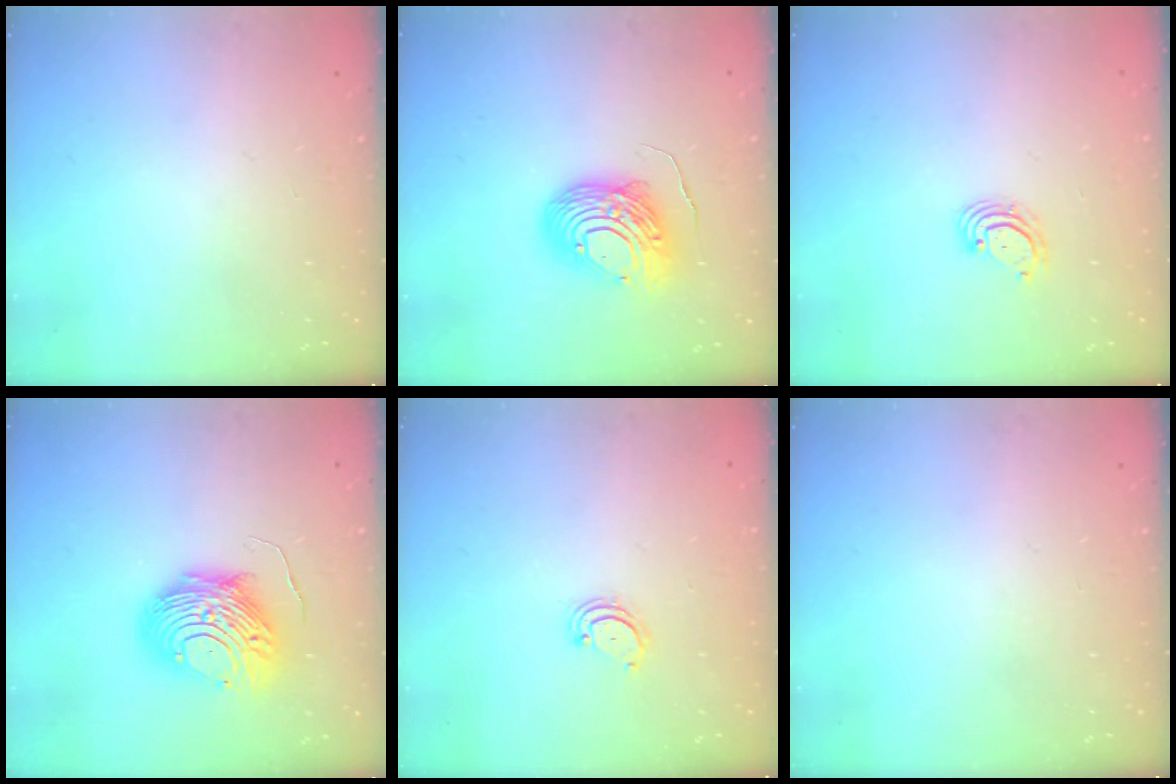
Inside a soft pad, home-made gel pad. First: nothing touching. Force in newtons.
{"total": 12.7, "press": 12.6, "slide": 1.6}
{"total": 2.9, "press": 2.9, "slide": 0.1}
{"total": 10.5, "press": 10.4, "slide": 1.0}
{"total": 2.9, "press": 2.9, "slide": 0.3}
{"total": 0.0}